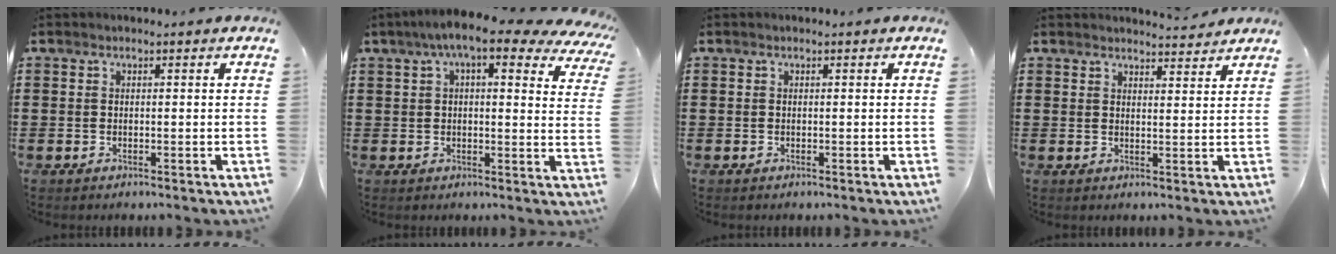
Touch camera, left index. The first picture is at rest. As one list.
[{"total": 8.7, "force": [5.7, 1.2, 6.5], "torque": [-0.122, -0.013, 0.095]}, {"total": 0.0}, {"total": 3.0, "force": [3.0, 0.1, 0.3], "torque": [-0.006, -0.013, 0.054]}]